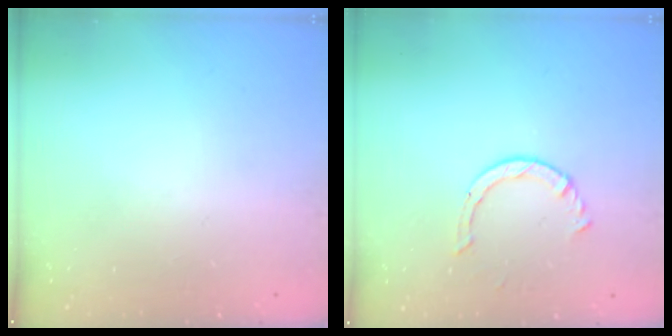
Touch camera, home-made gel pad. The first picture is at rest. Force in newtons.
{"total": 2.3, "press": 2.3, "slide": 0.2}